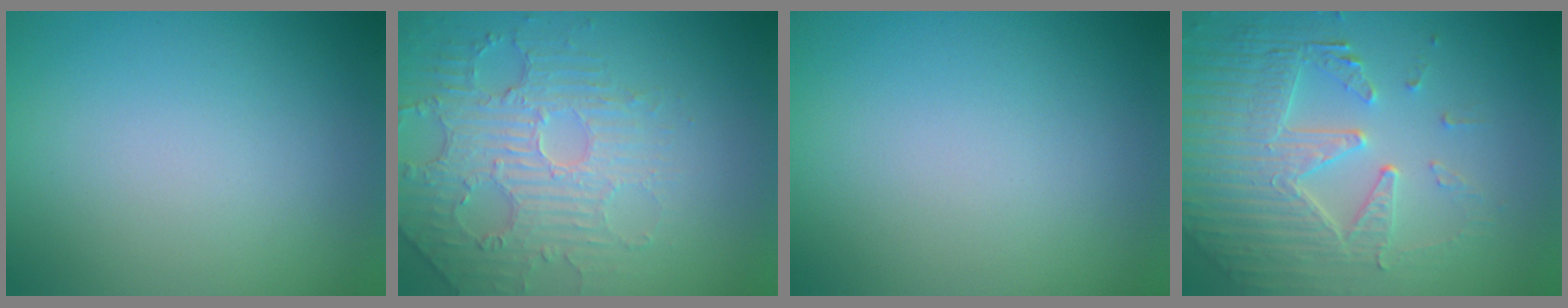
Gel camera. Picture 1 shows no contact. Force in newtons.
{"total": 4.8, "press": 3.8, "slide": 3.0}
{"total": 0.0}
{"total": 6.7, "press": 5.1, "slide": 4.3}